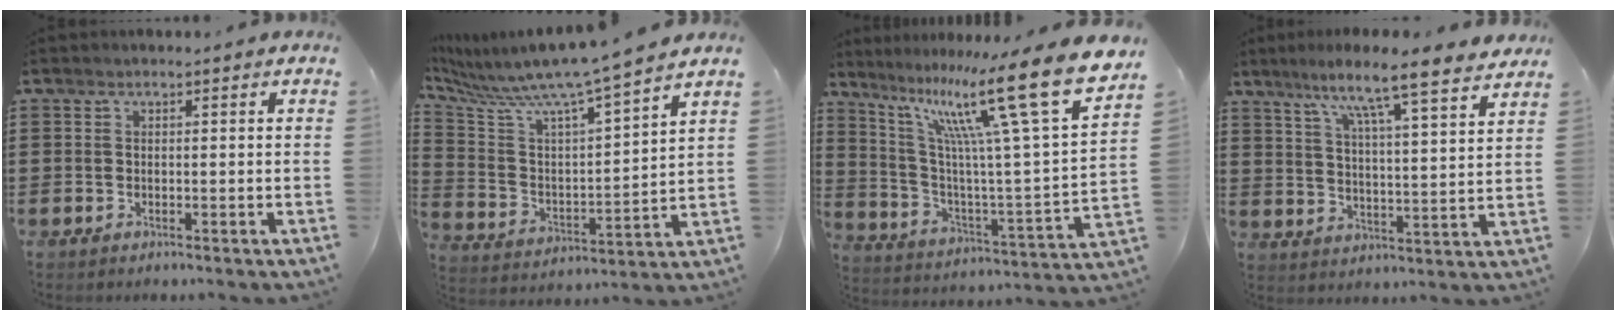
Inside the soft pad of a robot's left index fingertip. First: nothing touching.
{"total": 8.0, "force": [7.1, -0.4, 3.8], "torque": [-0.109, -0.066, 0.110]}
{"total": 18.7, "force": [11.7, 1.9, 14.5], "torque": [-0.263, -0.081, 0.175]}
{"total": 8.1, "force": [6.8, -0.7, 4.4], "torque": [-0.104, -0.048, 0.105]}